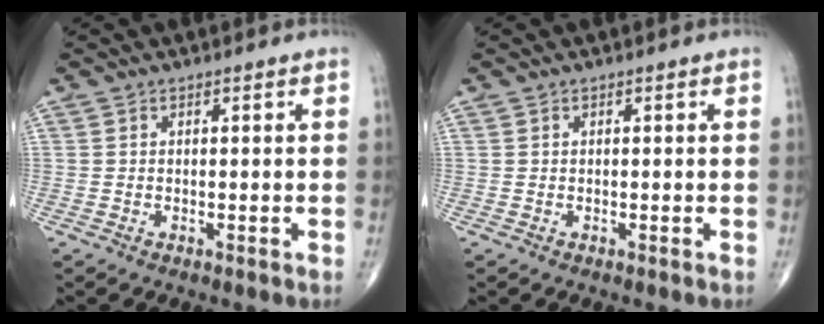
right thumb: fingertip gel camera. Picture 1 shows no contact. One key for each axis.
{"total": 0.0}